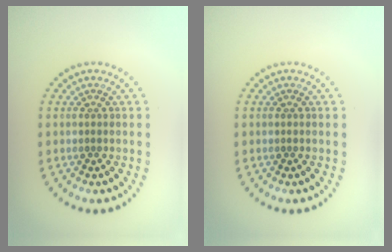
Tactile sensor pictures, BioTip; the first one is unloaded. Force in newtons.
{"total": 0.0}